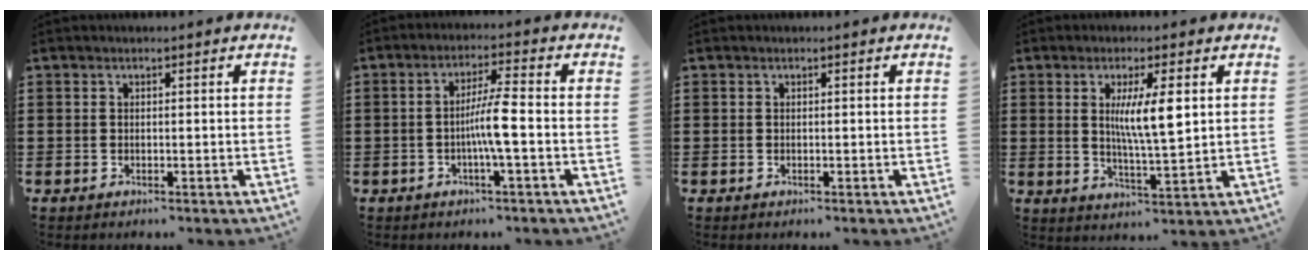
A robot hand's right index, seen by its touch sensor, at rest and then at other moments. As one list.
[{"total": 5.4, "force": [-1.1, -0.1, 5.3], "torque": [-0.102, -0.007, -0.026]}, {"total": 0.0}, {"total": 7.6, "force": [1.9, 1.4, 7.3], "torque": [-0.135, -0.002, 0.027]}]